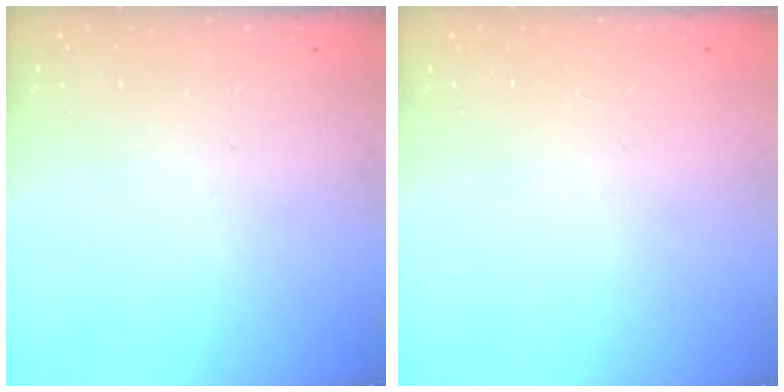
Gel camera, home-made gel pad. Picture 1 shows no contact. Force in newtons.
{"total": 0.0}